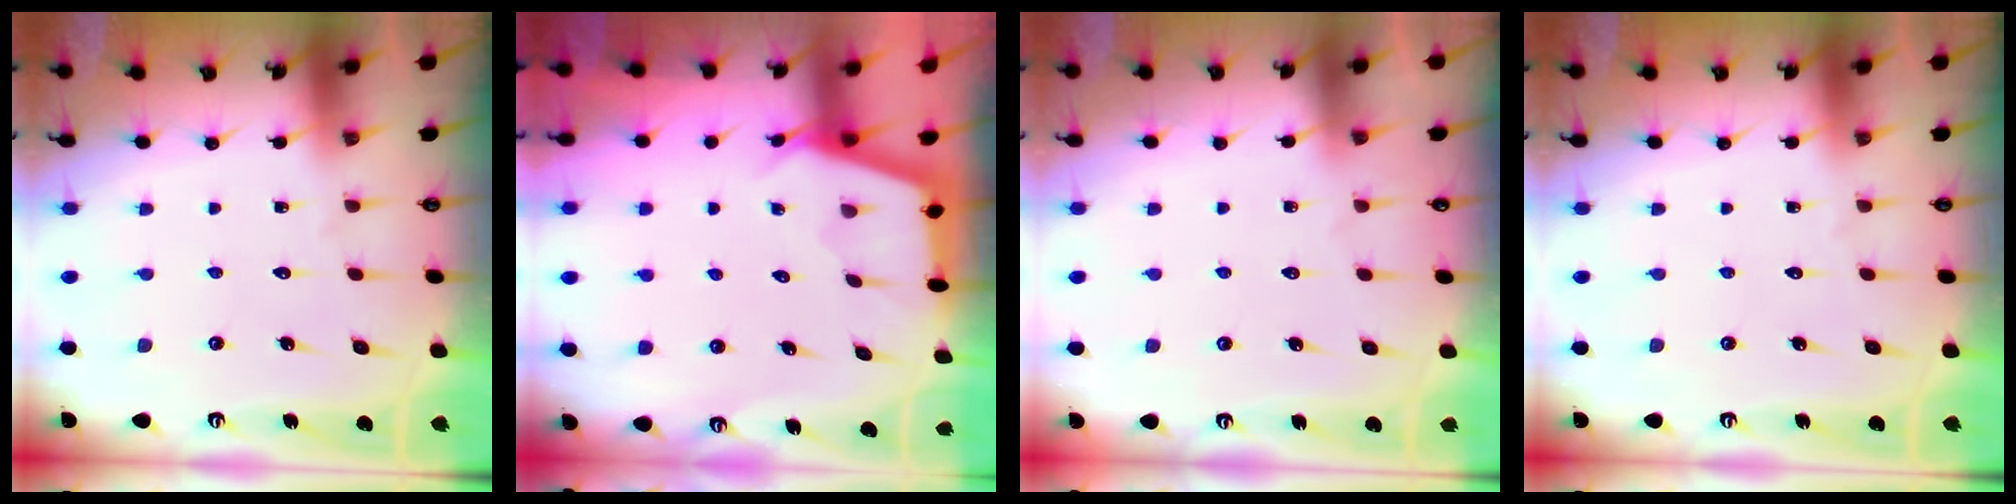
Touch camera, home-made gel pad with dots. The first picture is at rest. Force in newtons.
{"total": 2.8, "press": 2.8, "slide": 0.3}
{"total": 1.7, "press": 1.7, "slide": 0.4}
{"total": 0.0}